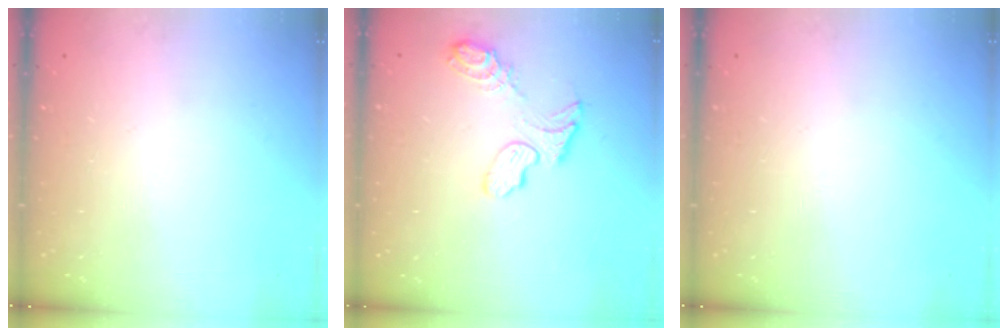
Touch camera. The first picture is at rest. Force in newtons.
{"total": 10.4, "press": 10.4, "slide": 0.9}
{"total": 0.0}